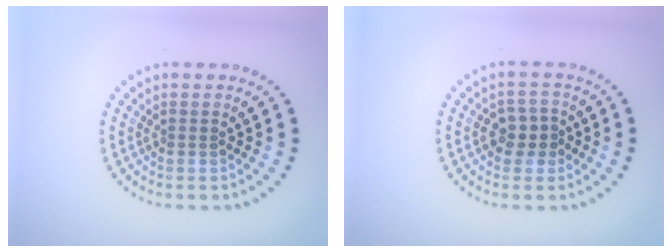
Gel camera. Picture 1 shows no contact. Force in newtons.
{"total": 2.4, "press": 2.3, "slide": 0.7}